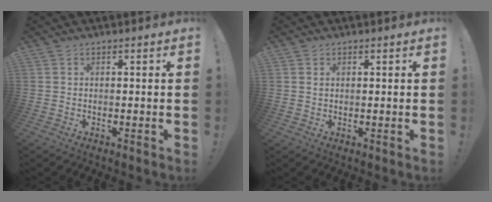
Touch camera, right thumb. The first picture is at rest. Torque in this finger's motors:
{"motor_torque": [-0.09, -0.03, -0.11, 0.05, 0.01]}